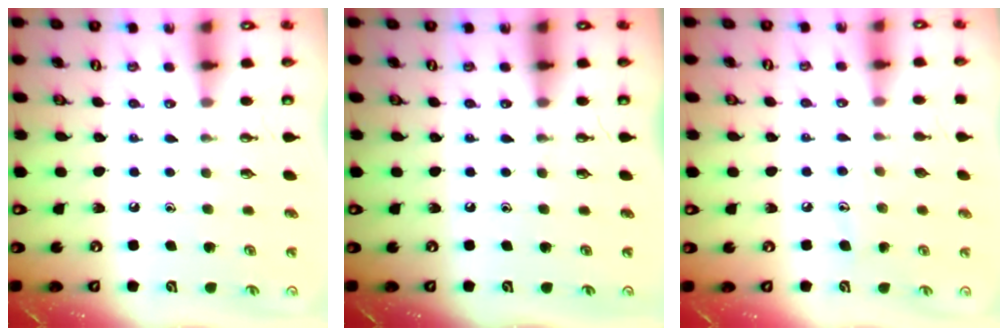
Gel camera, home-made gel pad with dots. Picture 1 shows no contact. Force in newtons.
{"total": 0.0}
{"total": 6.2, "press": 6.1, "slide": 0.4}